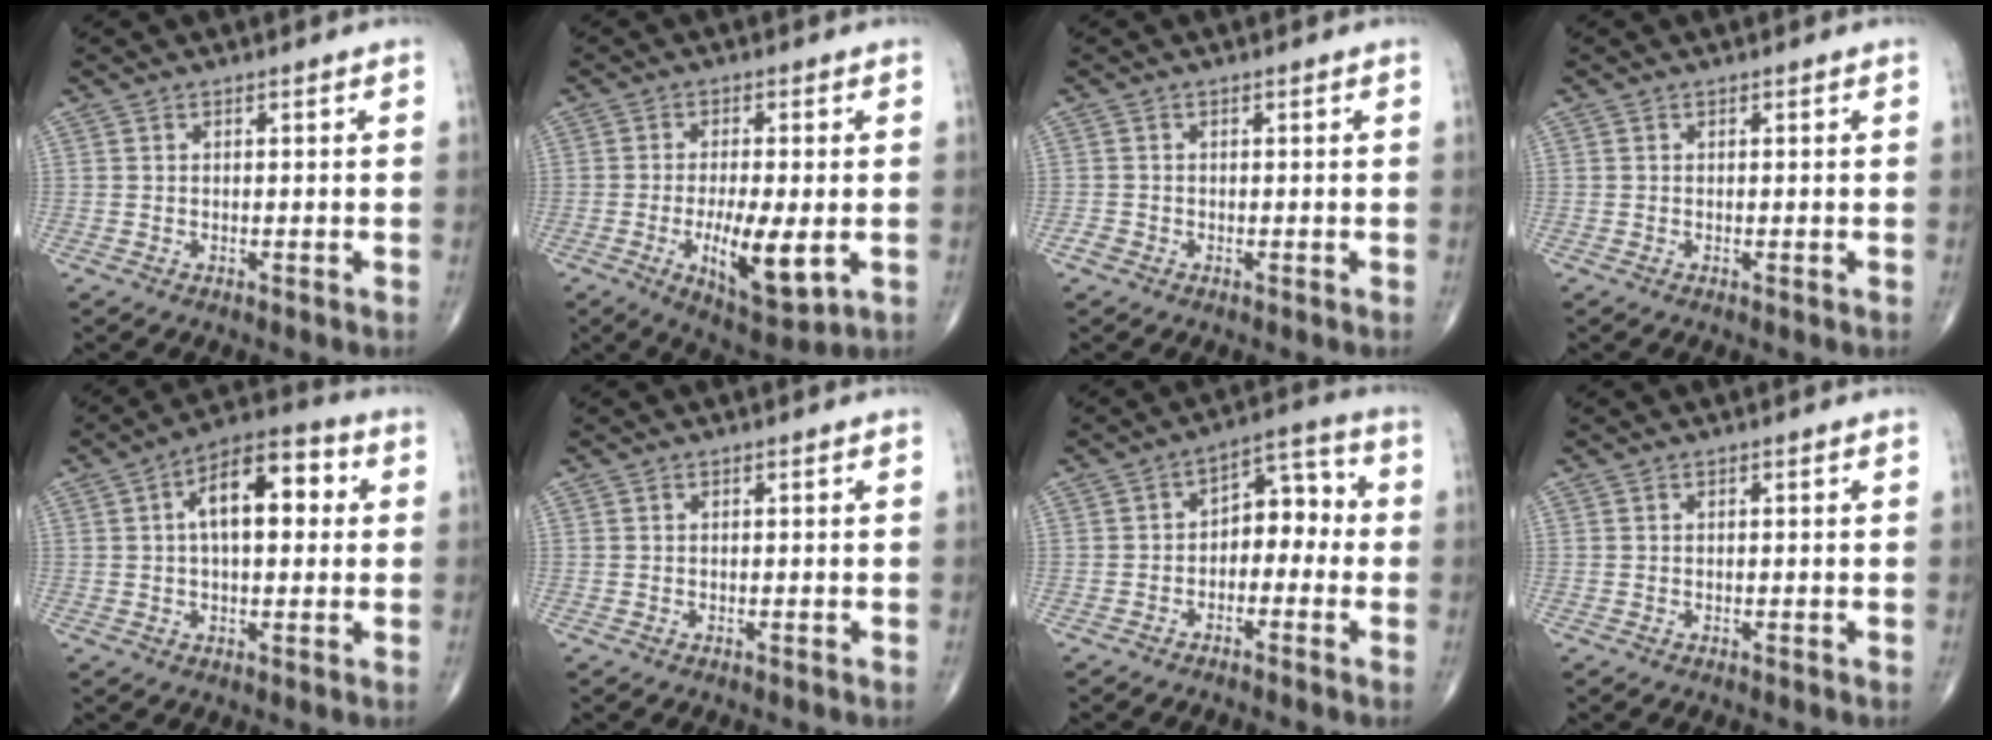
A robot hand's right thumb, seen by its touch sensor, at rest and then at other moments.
{"total": 11.3, "force": [-2.5, 3.8, 10.4], "torque": [-0.167, -0.020, -0.033]}
{"total": 1.1, "force": [-0.6, 0.9, 0.2], "torque": [-0.001, 0.002, -0.014]}
{"total": 0.0}
{"total": 12.6, "force": [2.4, 6.2, 10.6], "torque": [-0.152, 0.025, 0.030]}
{"total": 0.0}
{"total": 7.6, "force": [-1.4, 5.1, 5.6], "torque": [-0.048, 0.043, -0.036]}
{"total": 0.0}